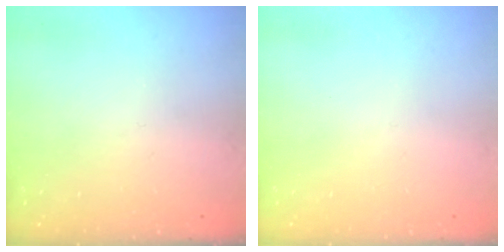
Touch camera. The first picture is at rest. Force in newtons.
{"total": 0.0}